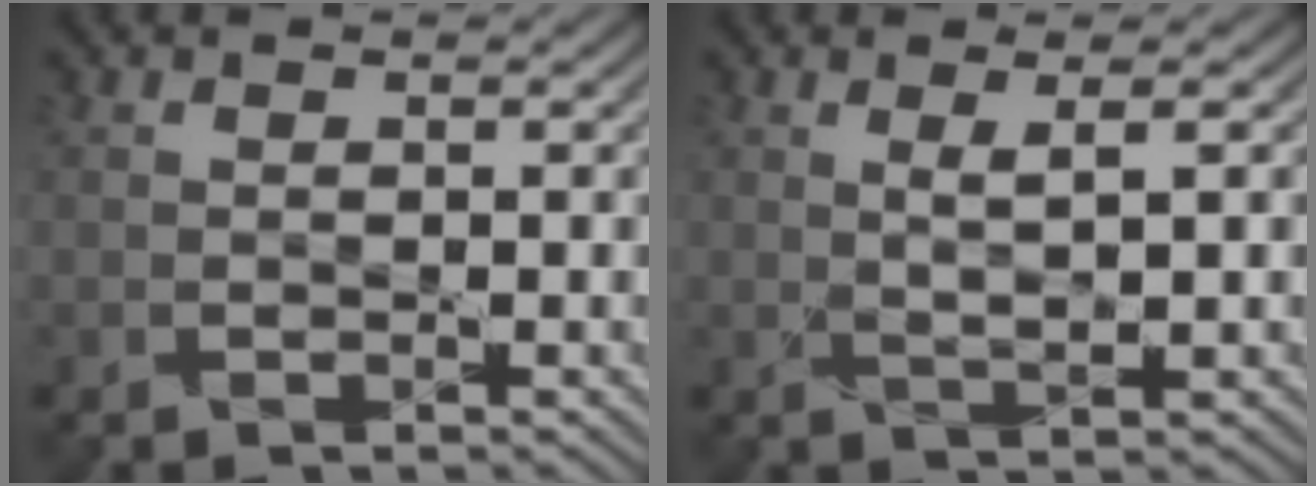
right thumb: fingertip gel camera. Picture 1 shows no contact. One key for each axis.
{"total": 2.1, "fx": 1.0, "fy": -0.1, "fz": 1.9, "tx": -0.038, "ty": 0.005, "tz": 0.020}